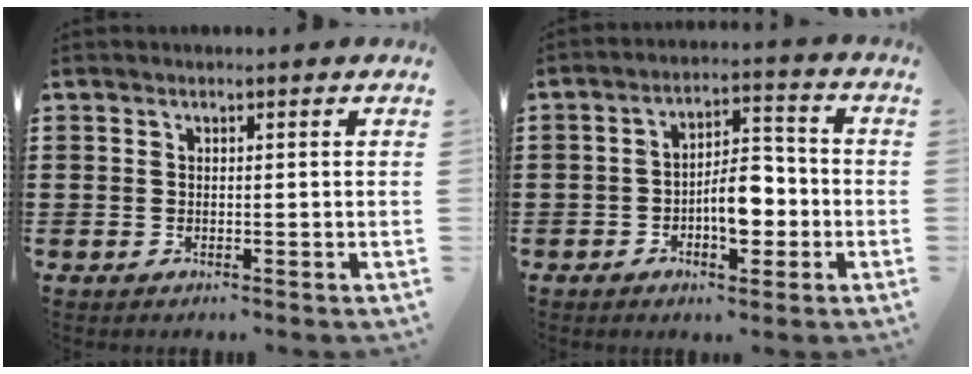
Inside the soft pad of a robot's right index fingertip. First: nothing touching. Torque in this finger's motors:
{"motor_torque": [0.27, 0.31, 0.73, 0.21]}